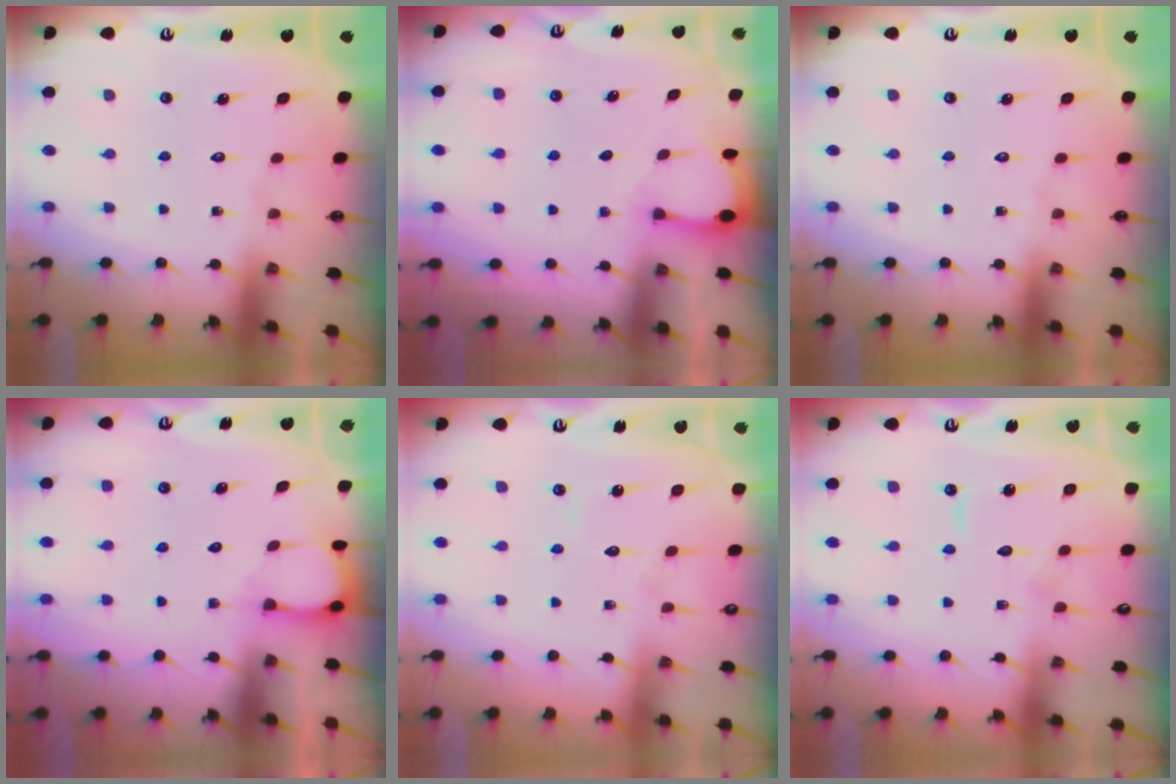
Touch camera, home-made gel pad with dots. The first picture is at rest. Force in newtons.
{"total": 2.7, "press": 2.7, "slide": 0.3}
{"total": 0.0}
{"total": 2.3, "press": 2.3, "slide": 0.3}
{"total": 3.2, "press": 3.1, "slide": 0.3}
{"total": 5.2, "press": 5.2, "slide": 0.5}